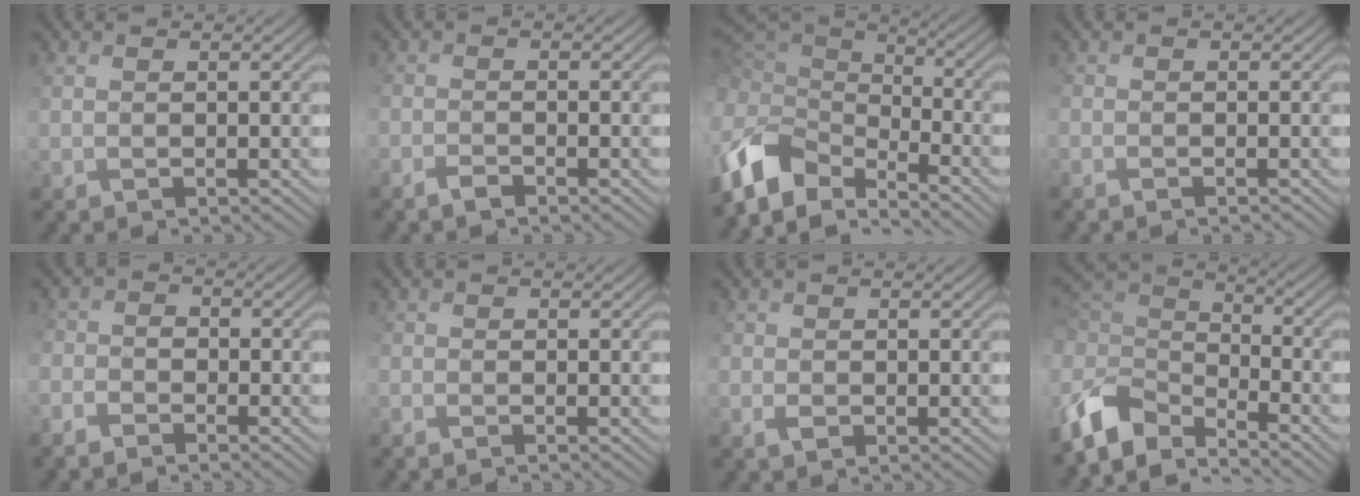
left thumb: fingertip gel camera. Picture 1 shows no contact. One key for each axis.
{"total": 1.7, "fx": -1.4, "fy": 0.4, "fz": 0.9, "tx": -0.022, "ty": -0.001, "tz": -0.031}
{"total": 12.1, "fx": -7.1, "fy": 6.7, "fz": 7.2, "tx": -0.210, "ty": -0.011, "tz": -0.131}
{"total": 1.5, "fx": -1.3, "fy": 0.3, "fz": 0.7, "tx": -0.015, "ty": -0.007, "tz": -0.026}
{"total": 3.5, "fx": -3.0, "fy": 1.6, "fz": 1.0, "tx": -0.023, "ty": -0.003, "tz": -0.066}
{"total": 1.3, "fx": -1.1, "fy": 0.3, "fz": 0.7, "tx": -0.016, "ty": -0.008, "tz": -0.026}
{"total": 1.4, "fx": -0.6, "fy": 1.0, "fz": 0.8, "tx": -0.022, "ty": -0.003, "tz": -0.013}
{"total": 9.2, "fx": -6.7, "fy": 4.2, "fz": 4.7, "tx": -0.122, "ty": -0.010, "tz": -0.145}